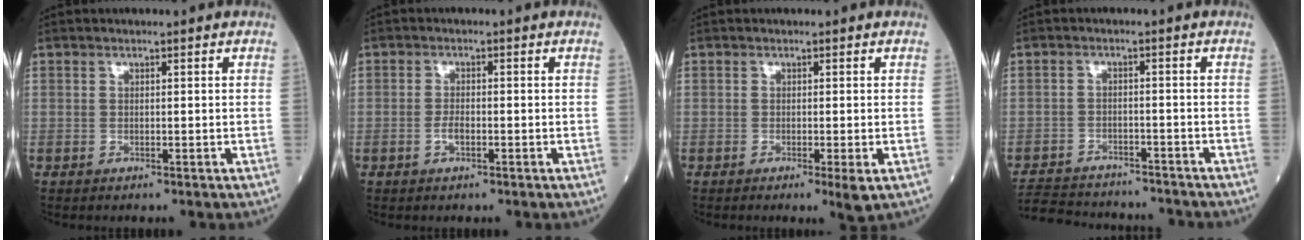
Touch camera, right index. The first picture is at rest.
{"total": 1.8, "force": [-0.7, 0.6, 1.5], "torque": [-0.030, 0.002, -0.013]}
{"total": 2.2, "force": [-0.8, 0.0, 2.0], "torque": [-0.024, -0.008, -0.012]}
{"total": 13.6, "force": [-12.7, 3.4, 3.4], "torque": [-0.077, 0.008, -0.178]}